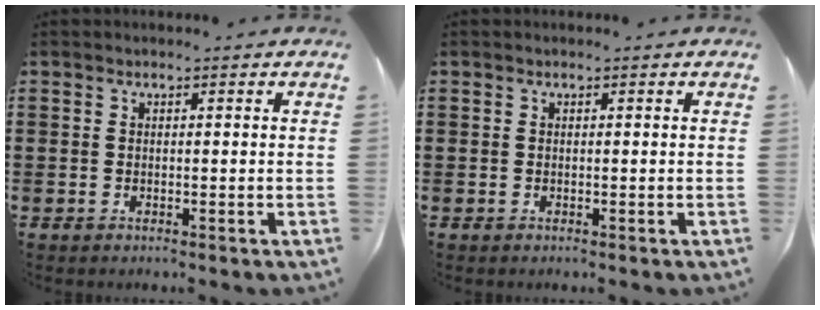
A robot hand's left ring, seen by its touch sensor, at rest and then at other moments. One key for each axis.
{"total": 0.0}